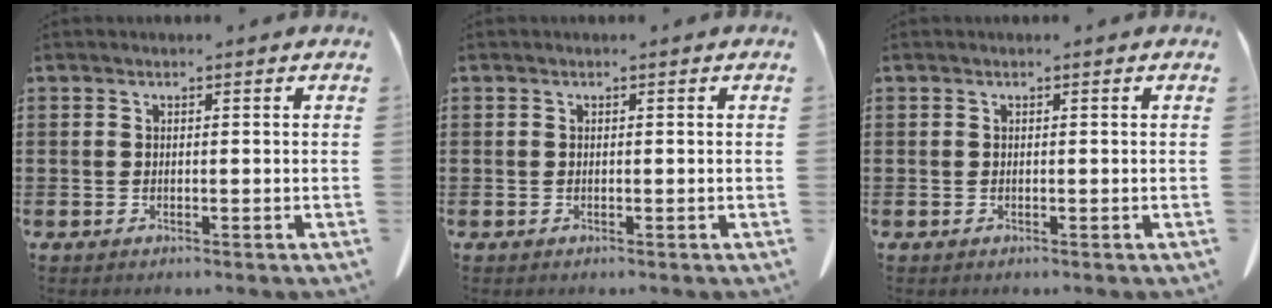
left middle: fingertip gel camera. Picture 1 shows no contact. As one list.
[{"total": 0.0}, {"total": 0.0}]